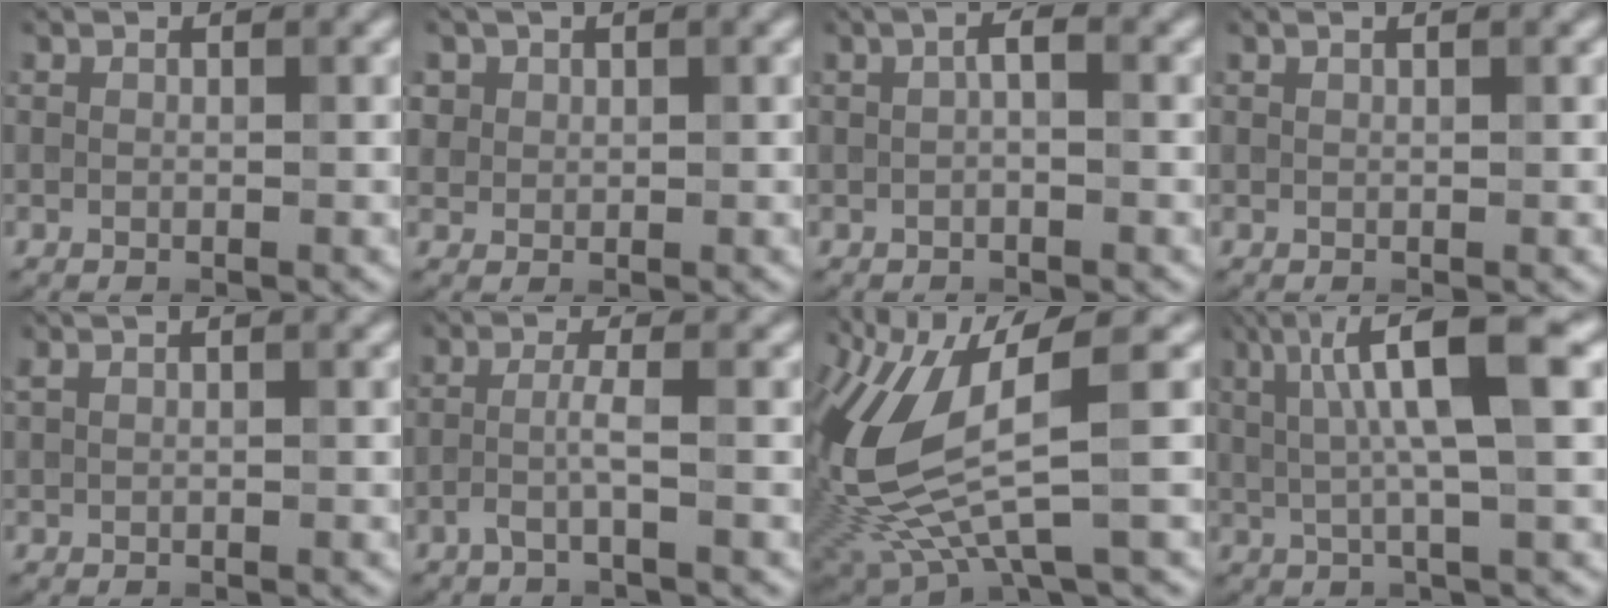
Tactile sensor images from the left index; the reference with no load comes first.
{"total": 1.1, "force": [0.5, 1.0, 0.1], "torque": [0.002, -0.005, 0.014]}
{"total": 1.4, "force": [0.0, 0.3, 1.4], "torque": [-0.026, 0.004, -0.001]}
{"total": 0.7, "force": [0.5, 0.1, 0.5], "torque": [-0.009, 0.000, 0.005]}
{"total": 2.3, "force": [1.5, 0.8, 1.5], "torque": [-0.022, 0.001, 0.022]}
{"total": 1.9, "force": [-0.8, -0.1, 1.7], "torque": [-0.033, 0.006, -0.022]}
{"total": 9.9, "force": [0.6, 3.2, 9.3], "torque": [-0.223, -0.024, 0.015]}
{"total": 8.9, "force": [2.5, 1.6, 8.4], "torque": [-0.128, 0.015, 0.037]}